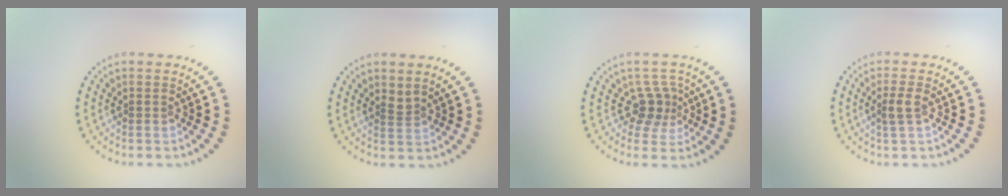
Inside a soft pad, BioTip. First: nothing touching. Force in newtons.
{"total": 0.7, "press": 0.4, "slide": 0.6}
{"total": 2.5, "press": 1.8, "slide": 1.8}
{"total": 1.5, "press": 1.3, "slide": 0.7}